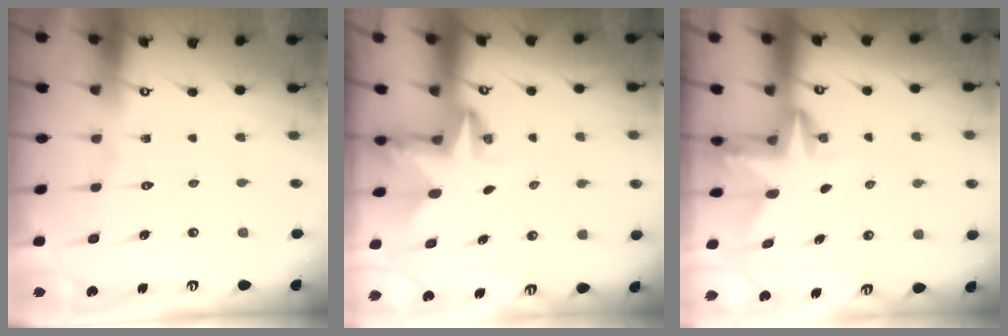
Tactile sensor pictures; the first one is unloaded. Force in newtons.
{"total": 3.0, "press": 3.0, "slide": 0.2}
{"total": 3.0, "press": 3.0, "slide": 0.2}